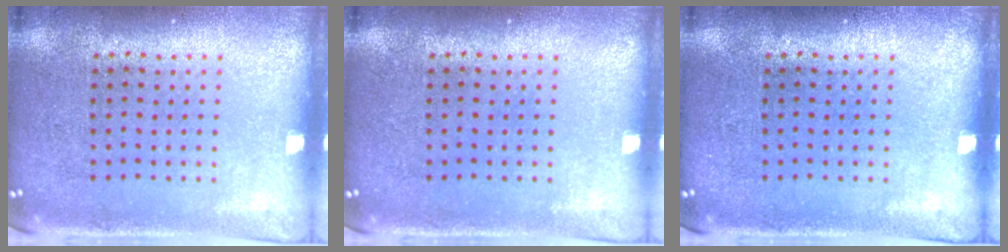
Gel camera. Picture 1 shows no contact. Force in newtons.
{"total": 0.0}
{"total": 0.0}